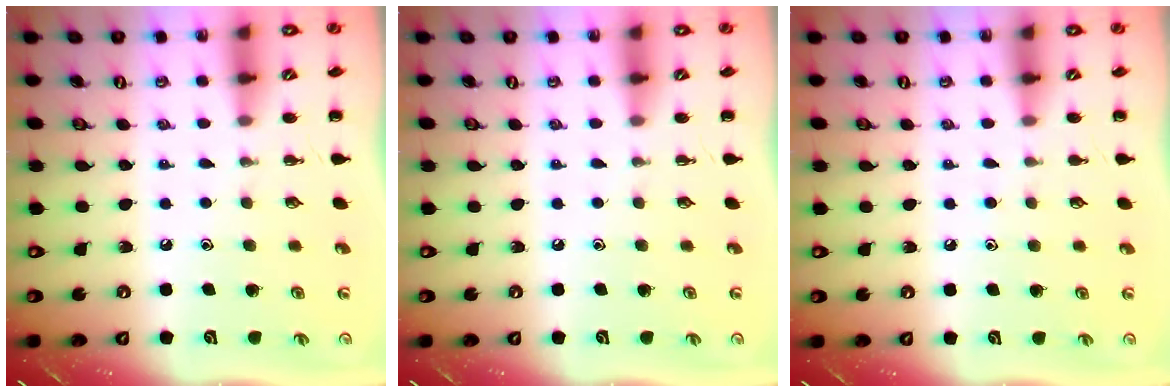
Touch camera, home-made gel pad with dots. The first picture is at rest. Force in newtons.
{"total": 0.0}
{"total": 5.1, "press": 4.8, "slide": 1.8}